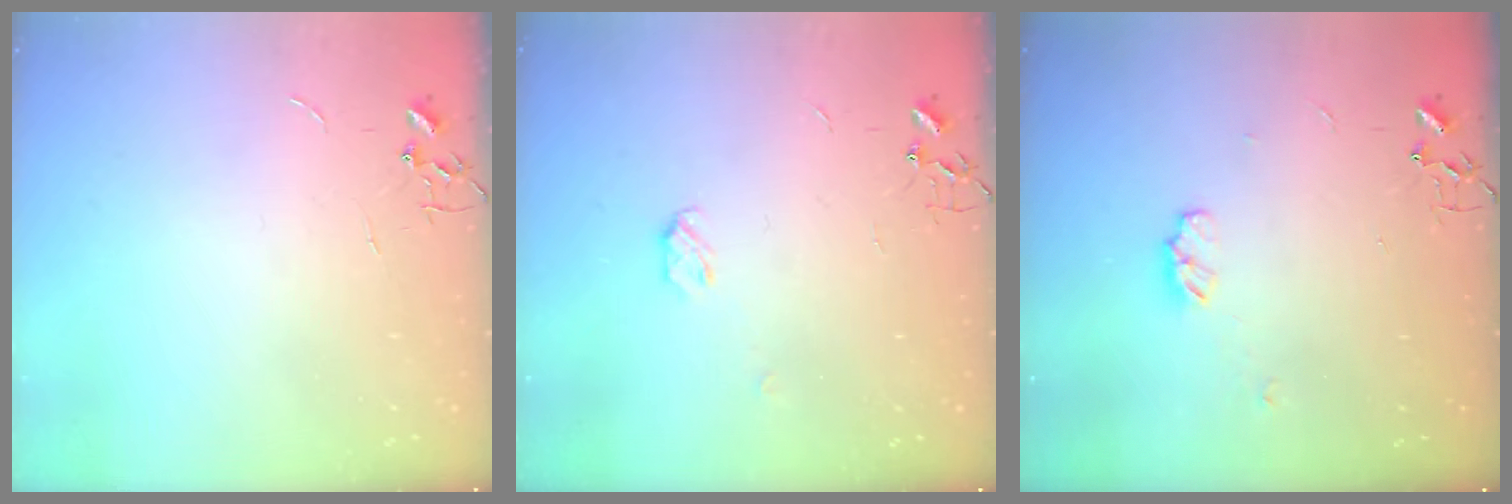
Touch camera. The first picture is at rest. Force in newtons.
{"total": 4.0, "press": 4.0, "slide": 0.6}
{"total": 5.0, "press": 5.0, "slide": 0.6}